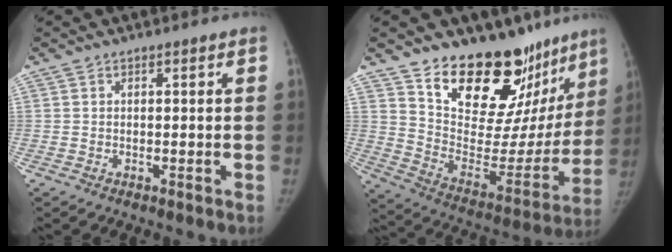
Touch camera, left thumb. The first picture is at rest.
{"total": 26.5, "force": [19.8, 12.1, 12.9], "torque": [-0.144, -0.119, 0.301]}